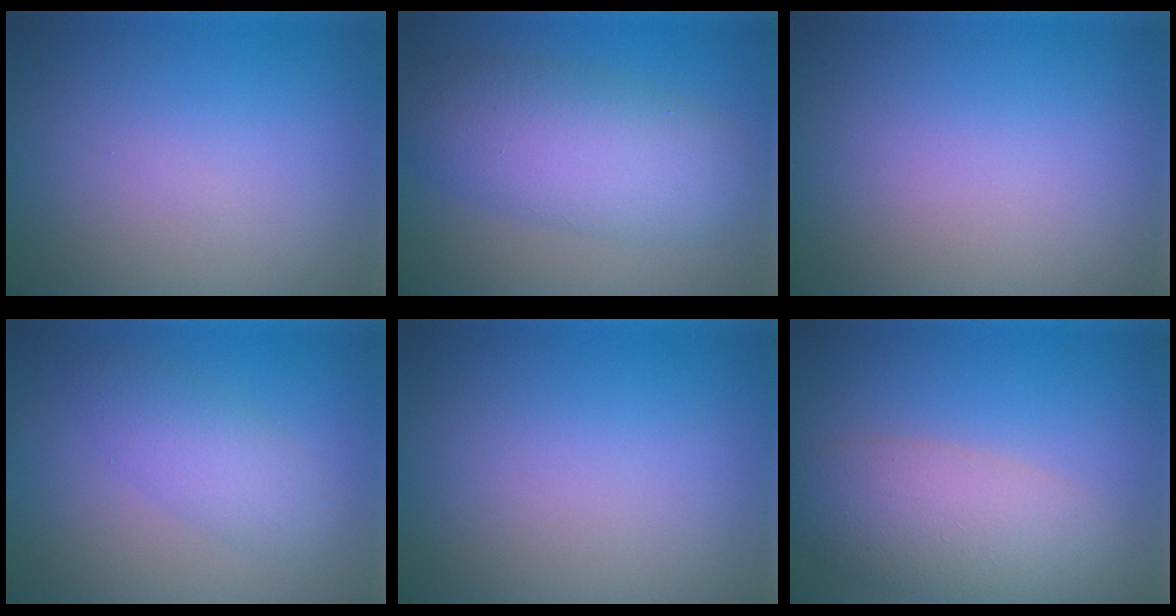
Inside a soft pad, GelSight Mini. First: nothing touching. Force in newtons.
{"total": 7.0, "press": 7.0, "slide": 0.3}
{"total": 0.0}
{"total": 2.9, "press": 2.8, "slide": 0.2}
{"total": 0.0}
{"total": 5.7, "press": 5.7, "slide": 0.4}